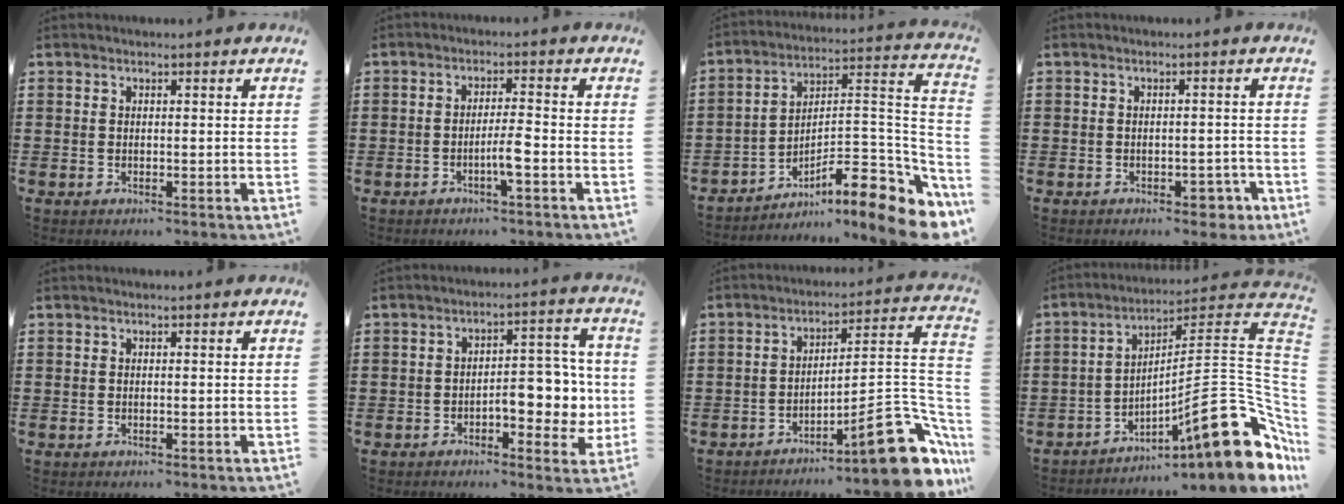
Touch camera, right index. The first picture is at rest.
{"total": 3.6, "force": [-1.6, -0.1, 3.2], "torque": [-0.064, -0.005, -0.034]}
{"total": 9.8, "force": [-6.8, 2.3, 6.7], "torque": [-0.082, -0.004, -0.135]}
{"total": 2.8, "force": [-2.1, 1.4, 1.3], "torque": [-0.024, 0.004, -0.040]}
{"total": 0.0}
{"total": 7.6, "force": [-2.0, 4.1, 6.1], "torque": [-0.074, 0.003, -0.041]}
{"total": 13.6, "force": [-7.9, 3.3, 10.5], "torque": [-0.130, 0.016, -0.133]}
{"total": 17.0, "force": [-6.5, 4.6, 15.0], "torque": [-0.212, -0.004, -0.107]}